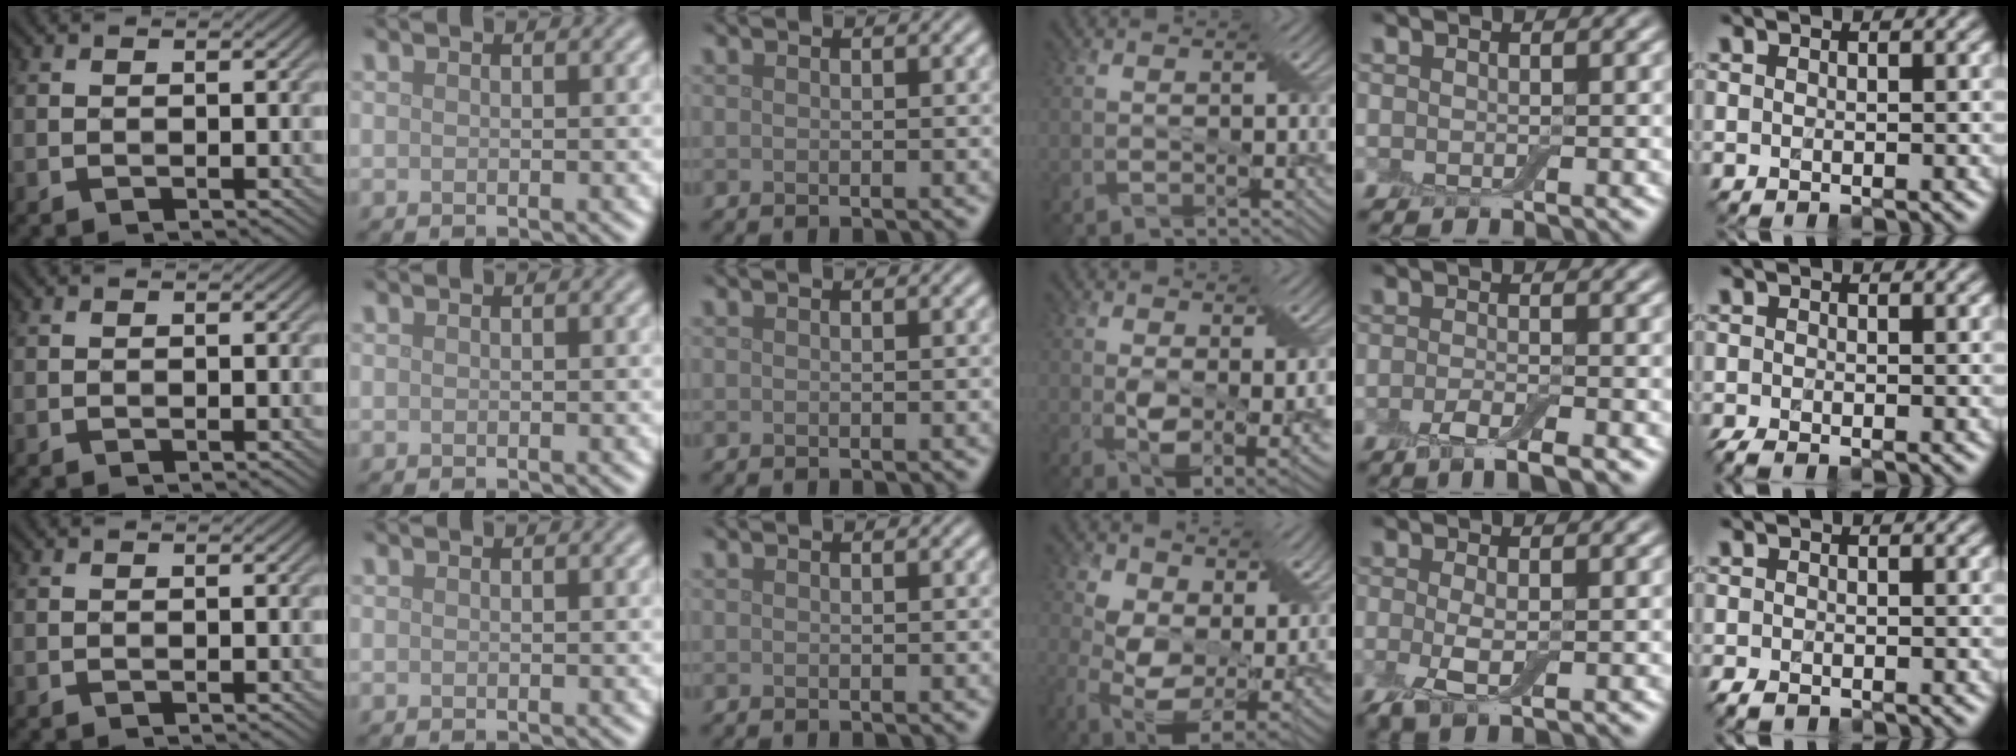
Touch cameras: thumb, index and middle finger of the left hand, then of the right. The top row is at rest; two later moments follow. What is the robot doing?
{"motion": "squeeze", "object": "air blower"}